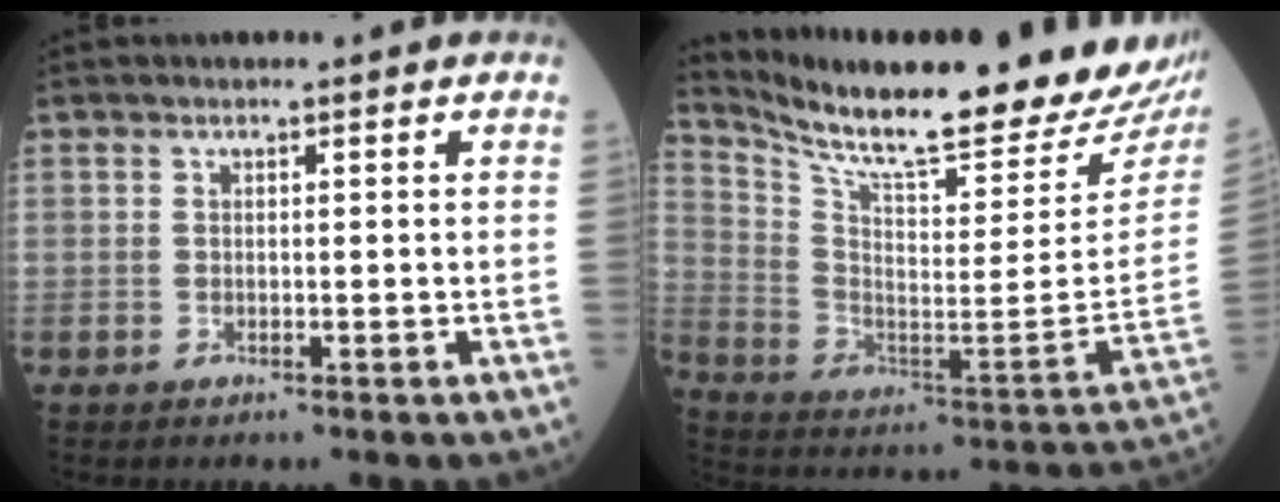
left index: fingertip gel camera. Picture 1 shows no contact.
{"total": 27.2, "force": [23.8, 2.4, 13.0], "torque": [-0.227, -0.091, 0.337]}